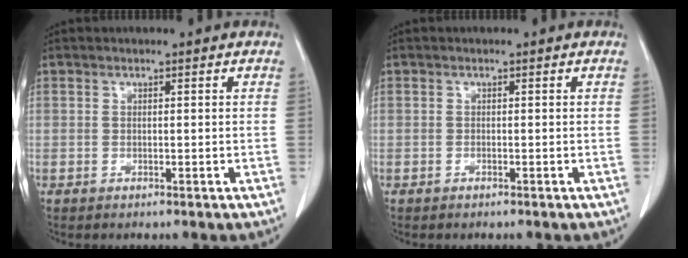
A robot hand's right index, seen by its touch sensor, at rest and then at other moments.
{"total": 0.0}